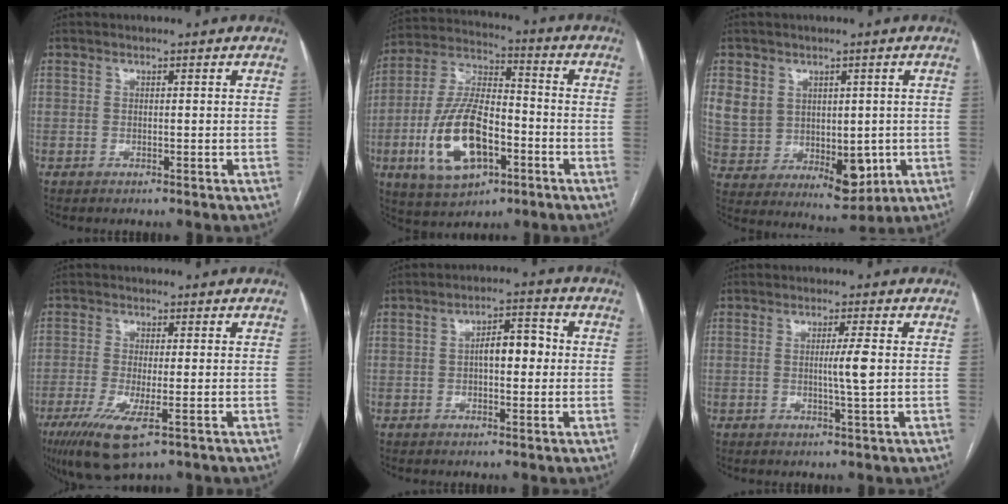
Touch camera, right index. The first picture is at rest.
{"total": 16.0, "force": [-5.3, 6.7, 13.5], "torque": [-0.285, 0.004, -0.090]}
{"total": 12.3, "force": [1.2, 9.7, 7.4], "torque": [-0.145, 0.017, 0.061]}
{"total": 8.4, "force": [-4.2, 1.6, 7.1], "torque": [-0.138, -0.025, -0.070]}
{"total": 5.4, "force": [0.1, 2.2, 5.0], "torque": [-0.078, 0.020, 0.000]}
{"total": 3.5, "force": [0.1, -0.5, 3.4], "torque": [-0.061, -0.006, 0.000]}